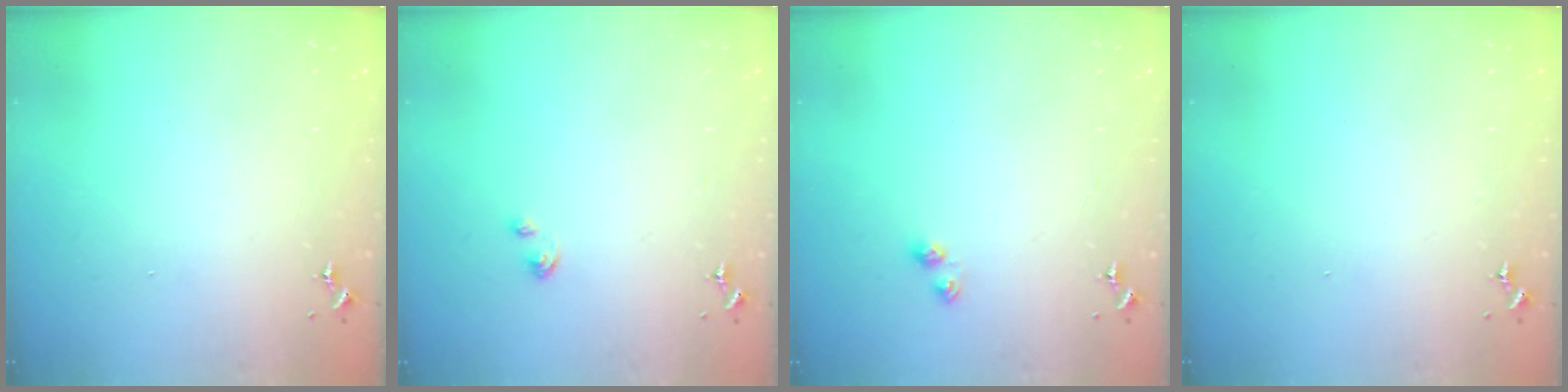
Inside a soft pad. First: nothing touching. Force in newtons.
{"total": 2.0, "press": 2.0, "slide": 0.4}
{"total": 3.1, "press": 3.1, "slide": 0.4}
{"total": 0.0}